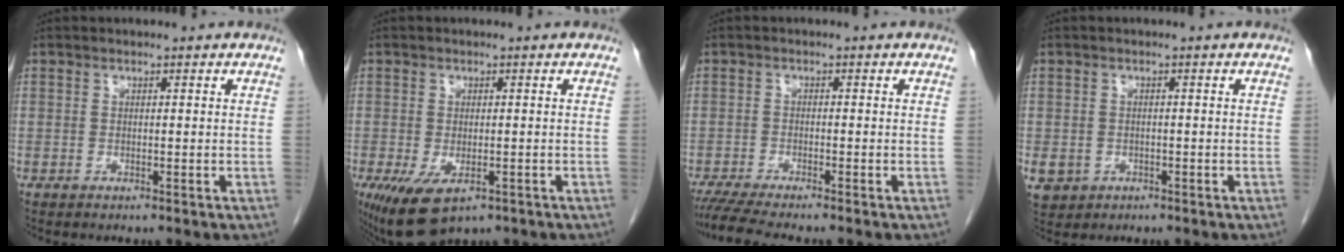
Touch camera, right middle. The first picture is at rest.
{"total": 7.2, "force": [-3.7, 3.3, 5.1], "torque": [-0.091, -0.017, -0.055]}
{"total": 6.2, "force": [-5.4, -0.5, 3.1], "torque": [-0.047, -0.018, -0.093]}
{"total": 7.6, "force": [-3.0, 6.5, 2.6], "torque": [-0.080, -0.003, -0.039]}